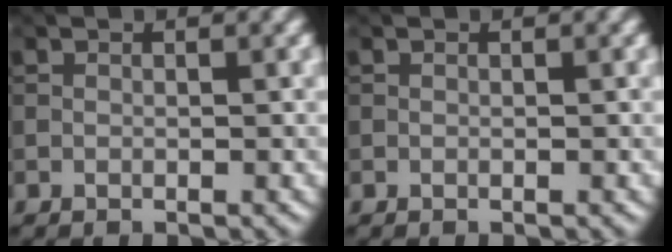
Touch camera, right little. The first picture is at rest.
{"total": 0.0}